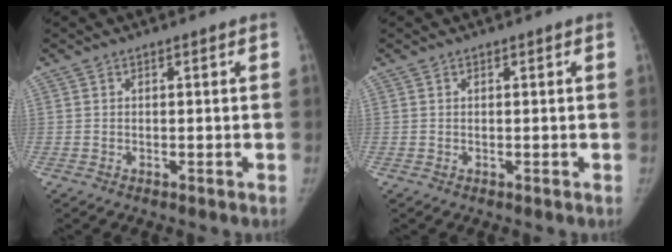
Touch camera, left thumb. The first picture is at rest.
{"total": 0.0}